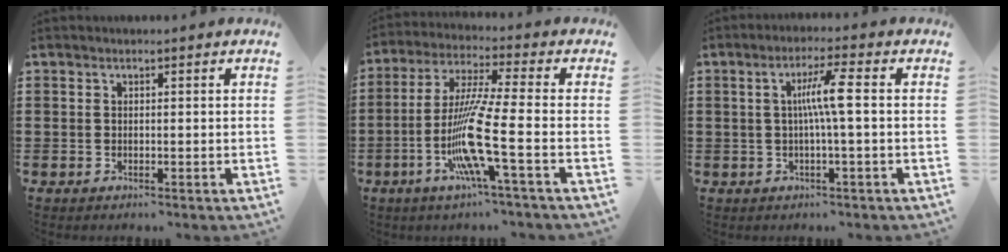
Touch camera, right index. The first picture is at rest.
{"total": 12.5, "force": [-4.0, 0.6, 11.8], "torque": [-0.253, -0.021, -0.086]}
{"total": 5.6, "force": [0.1, -0.1, 5.6], "torque": [-0.105, 0.000, -0.005]}